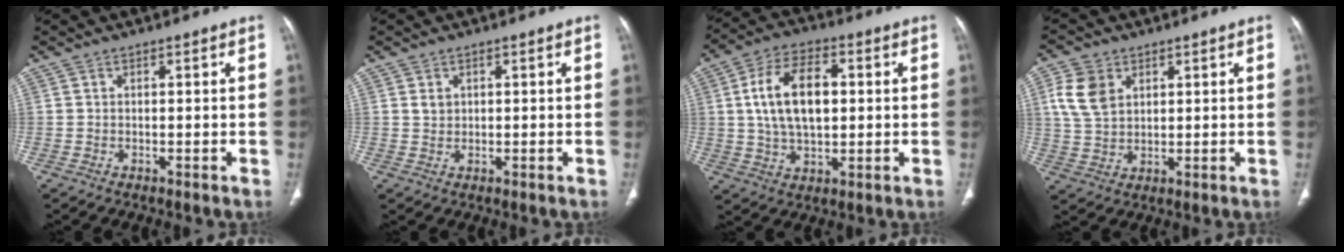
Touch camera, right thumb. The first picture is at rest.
{"total": 1.5, "force": [0.6, 1.2, 0.6], "torque": [-0.009, -0.003, 0.016]}
{"total": 13.3, "force": [1.7, 7.6, 10.9], "torque": [-0.187, 0.008, 0.030]}
{"total": 7.8, "force": [2.9, 5.6, 4.5], "torque": [-0.083, -0.004, 0.061]}